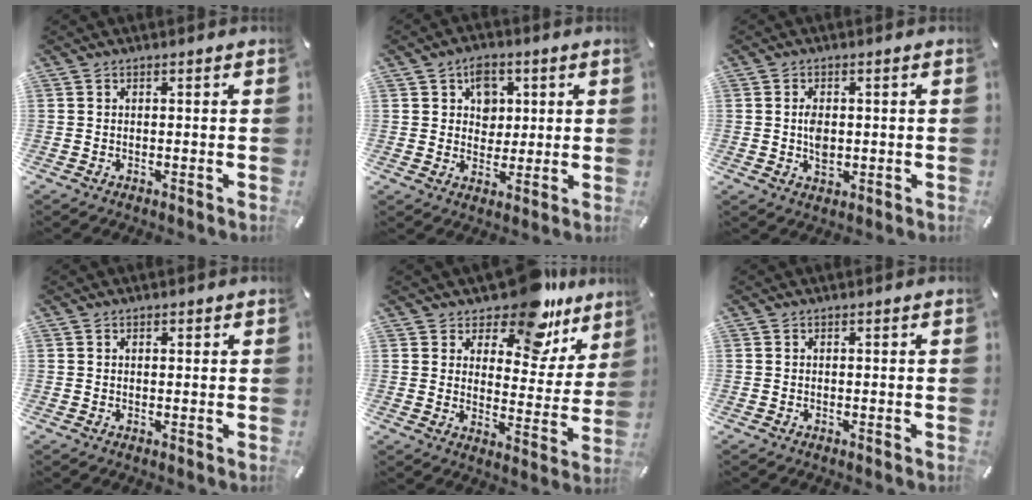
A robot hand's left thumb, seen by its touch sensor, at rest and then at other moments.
{"total": 7.0, "force": [2.4, 6.0, 2.8], "torque": [-0.024, -0.004, 0.035]}
{"total": 4.3, "force": [0.0, 2.8, 3.3], "torque": [-0.056, -0.004, -0.005]}
{"total": 0.9, "force": [0.3, 0.7, 0.4], "torque": [-0.008, 0.004, 0.004]}
{"total": 13.2, "force": [10.9, 5.4, 5.2], "torque": [-0.080, -0.091, 0.188]}
{"total": 0.0}